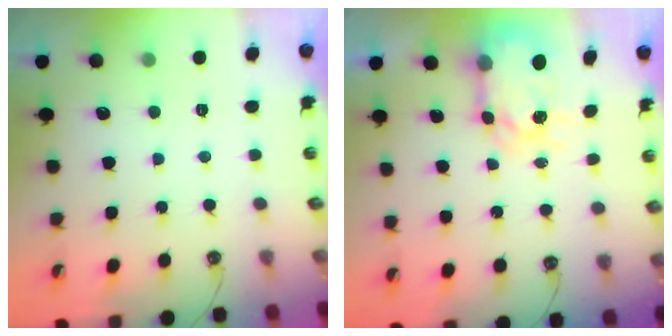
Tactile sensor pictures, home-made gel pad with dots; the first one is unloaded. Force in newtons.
{"total": 7.1, "press": 7.1, "slide": 0.7}